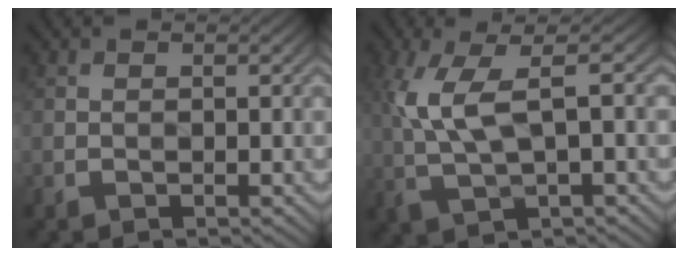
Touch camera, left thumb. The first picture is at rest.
{"total": 8.2, "force": [1.3, 2.9, 7.6], "torque": [-0.182, 0.006, 0.021]}